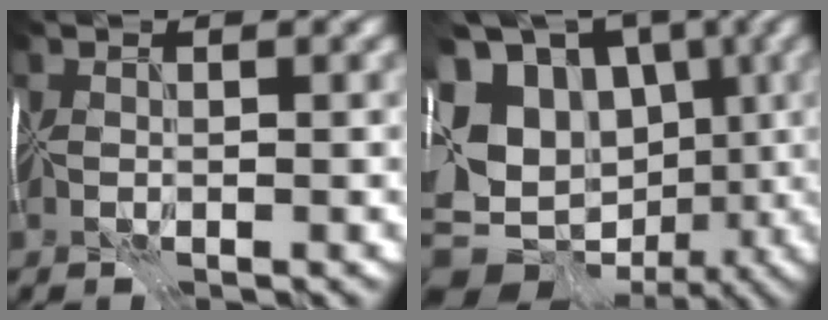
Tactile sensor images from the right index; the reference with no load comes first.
{"total": 16.0, "force": [0.5, 12.8, 9.5], "torque": [-0.192, 0.011, 0.001]}